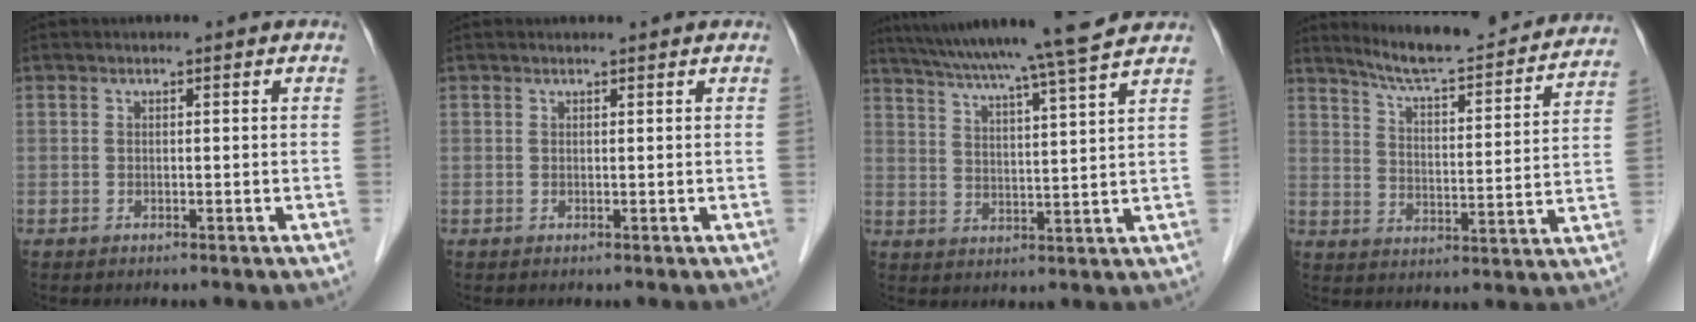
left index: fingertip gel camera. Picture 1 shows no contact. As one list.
[{"total": 0.9, "force": [0.8, 0.0, 0.2], "torque": [-0.008, 0.006, 0.013]}, {"total": 16.7, "force": [14.4, -1.5, 8.2], "torque": [-0.144, -0.002, 0.208]}, {"total": 19.3, "force": [17.9, 1.7, 7.0], "torque": [-0.104, -0.028, 0.239]}]